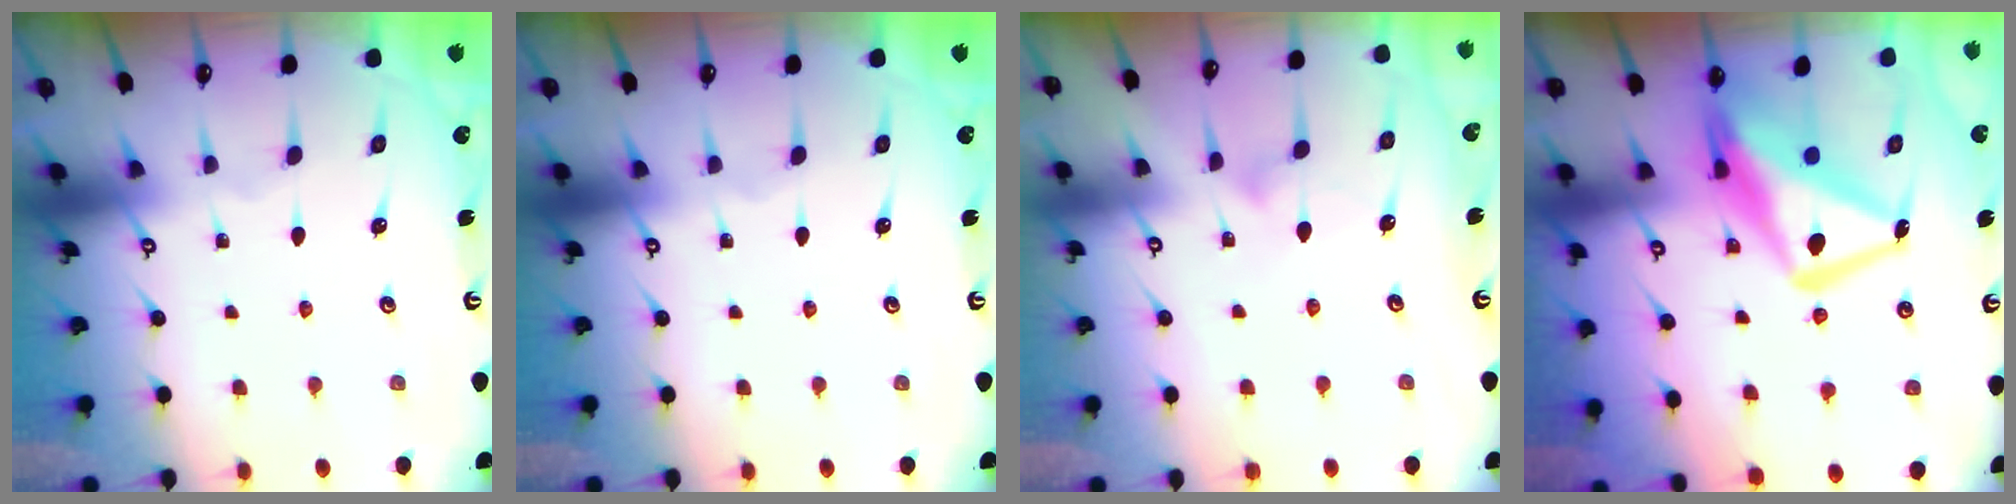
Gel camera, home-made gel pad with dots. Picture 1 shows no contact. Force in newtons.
{"total": 0.0}
{"total": 5.7, "press": 5.7, "slide": 0.3}
{"total": 15.3, "press": 15.2, "slide": 1.7}